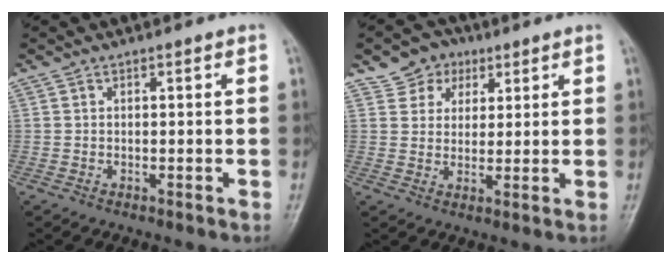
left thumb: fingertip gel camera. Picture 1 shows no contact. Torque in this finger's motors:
{"motor_torque": [0.04, 0.11, -0.14, -0.12, -0.01]}